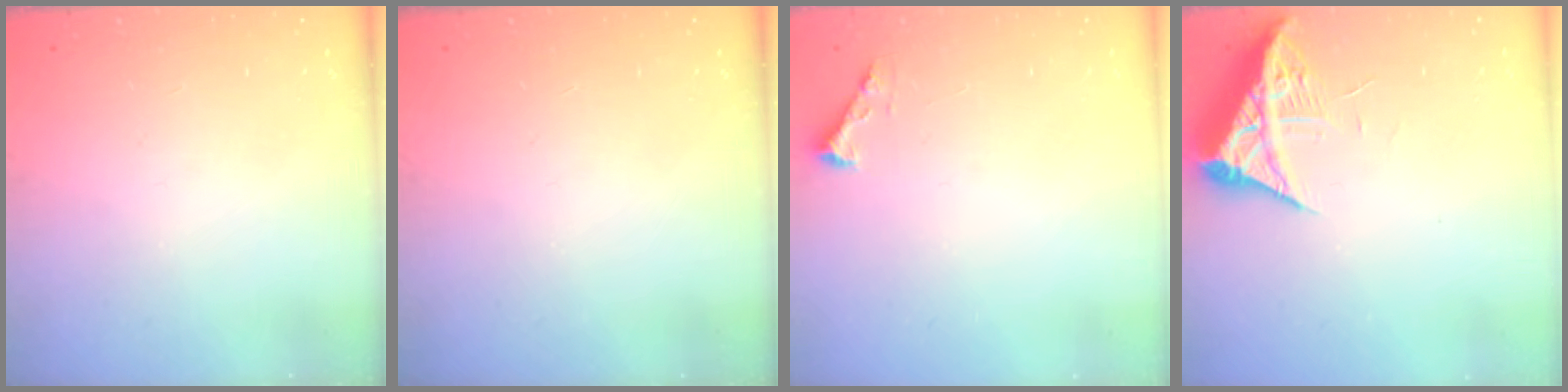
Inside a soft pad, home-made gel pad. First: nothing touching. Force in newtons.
{"total": 0.0}
{"total": 2.3, "press": 2.3, "slide": 0.3}
{"total": 7.2, "press": 7.2, "slide": 0.8}